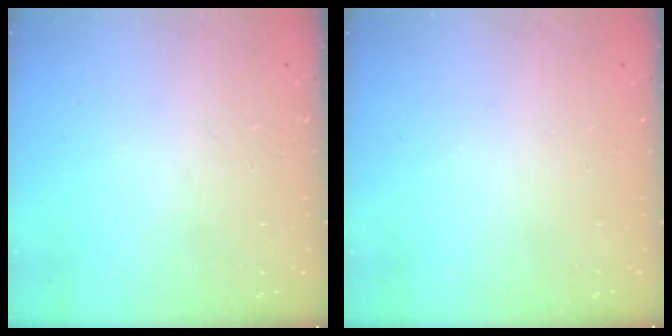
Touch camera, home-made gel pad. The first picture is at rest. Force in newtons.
{"total": 0.0}